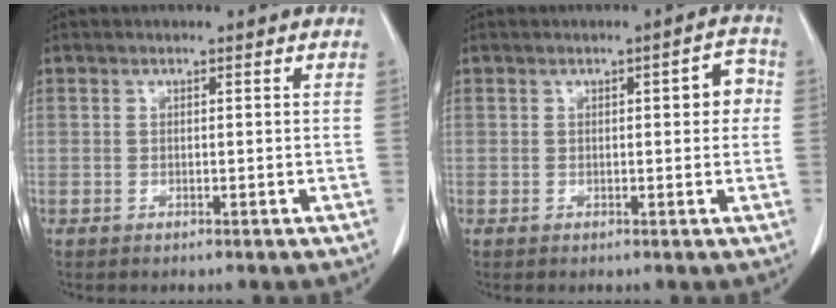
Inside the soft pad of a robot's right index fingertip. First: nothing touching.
{"total": 3.7, "force": [0.4, 1.2, 3.5], "torque": [-0.034, 0.012, 0.000]}